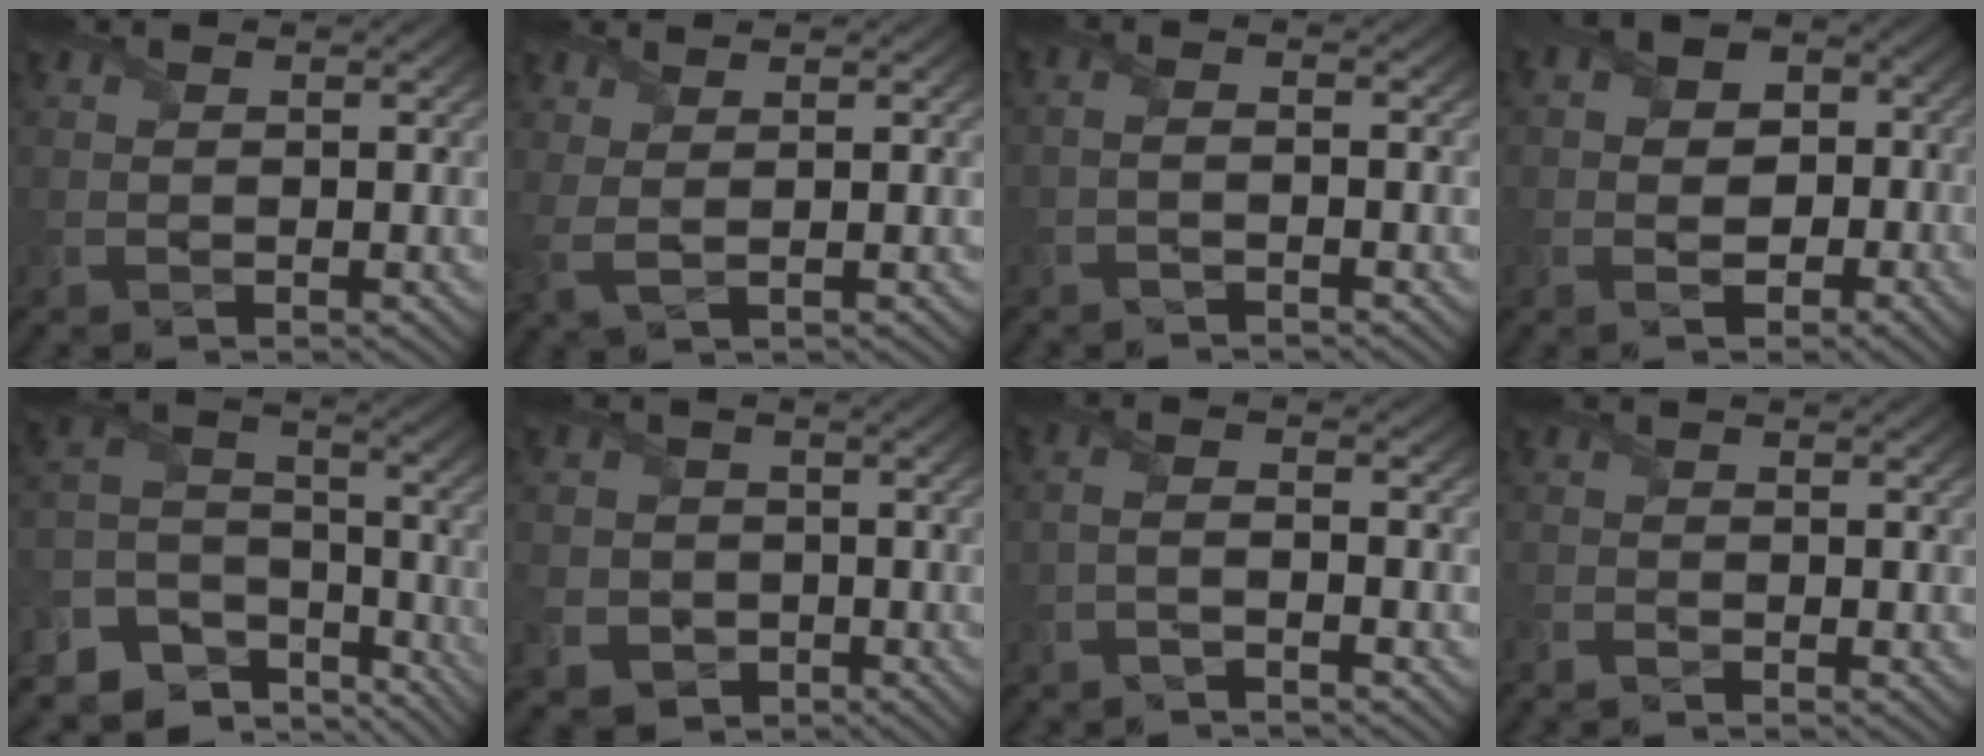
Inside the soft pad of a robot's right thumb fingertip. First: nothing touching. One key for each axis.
{"total": 2.6, "fx": 1.3, "fy": 0.5, "fz": 2.3, "tx": -0.063, "ty": 0.006, "tz": 0.027}
{"total": 1.5, "fx": -1.2, "fy": 0.0, "fz": 0.9, "tx": -0.018, "ty": 0.005, "tz": -0.027}
{"total": 5.5, "fx": -1.0, "fy": 4.2, "fz": 3.5, "tx": -0.049, "ty": 0.006, "tz": -0.030}
{"total": 12.0, "fx": -7.9, "fy": 7.3, "fz": 5.2, "tx": -0.149, "ty": -0.025, "tz": -0.137}
{"total": 5.4, "fx": -1.6, "fy": 5.0, "fz": 0.8, "tx": -0.046, "ty": -0.002, "tz": -0.054}
{"total": 2.1, "fx": -1.8, "fy": -0.2, "fz": 1.0, "tx": -0.023, "ty": 0.004, "tz": -0.046}
{"total": 1.7, "fx": -1.6, "fy": 0.3, "fz": 0.3, "tx": -0.009, "ty": -0.002, "tz": -0.039}